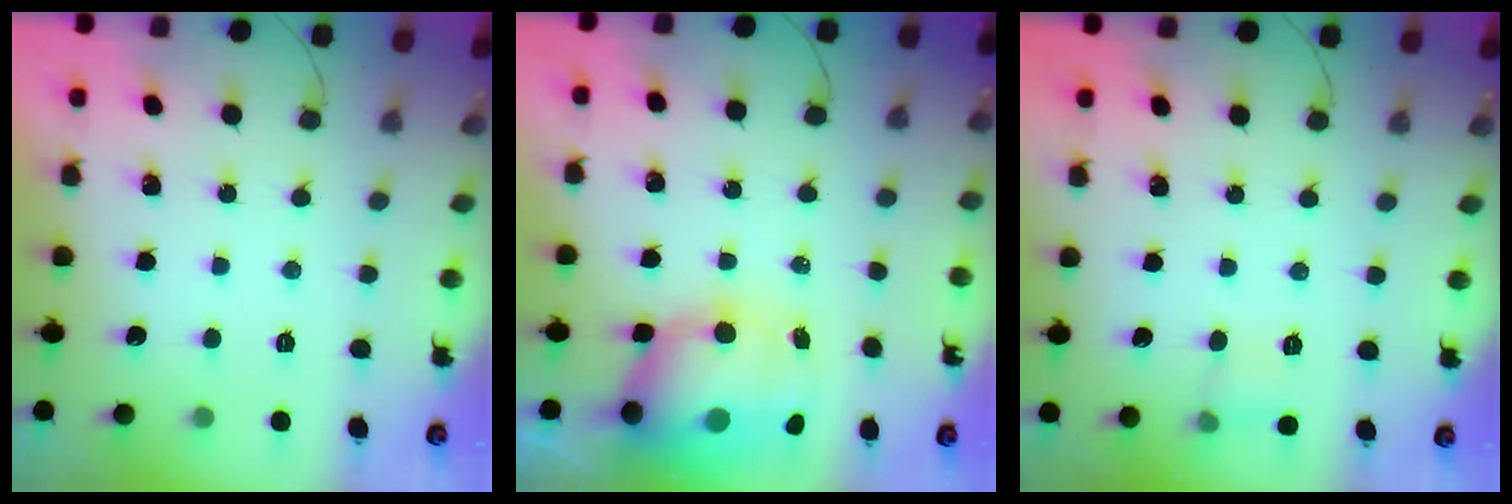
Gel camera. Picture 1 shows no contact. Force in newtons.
{"total": 12.1, "press": 11.6, "slide": 3.3}
{"total": 5.6, "press": 5.2, "slide": 2.0}